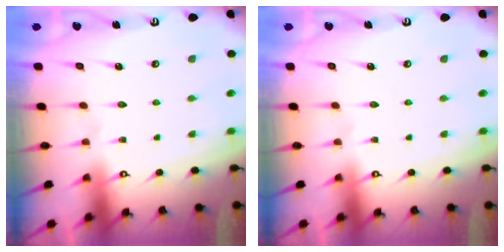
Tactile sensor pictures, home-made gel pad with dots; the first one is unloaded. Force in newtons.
{"total": 0.0}